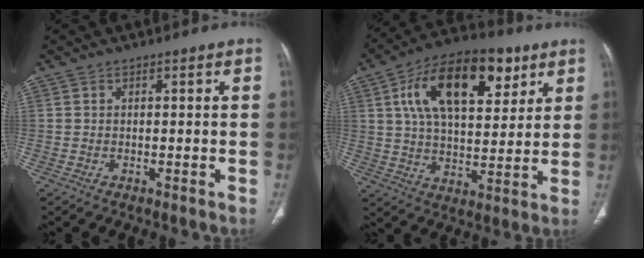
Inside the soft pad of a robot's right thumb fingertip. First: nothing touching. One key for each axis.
{"total": 21.1, "fx": 8.6, "fy": 10.8, "fz": 15.9, "tx": -0.236, "ty": -0.008, "tz": 0.140}